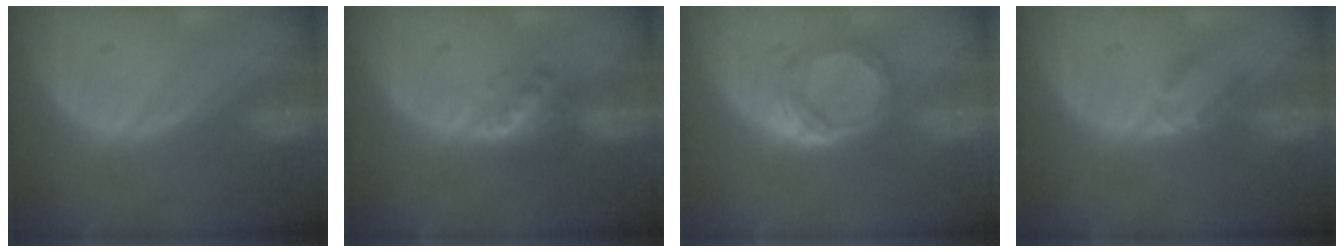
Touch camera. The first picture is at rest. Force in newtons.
{"total": 4.9, "press": 4.4, "slide": 2.1}
{"total": 5.4, "press": 5.0, "slide": 2.2}
{"total": 2.3, "press": 2.0, "slide": 1.1}